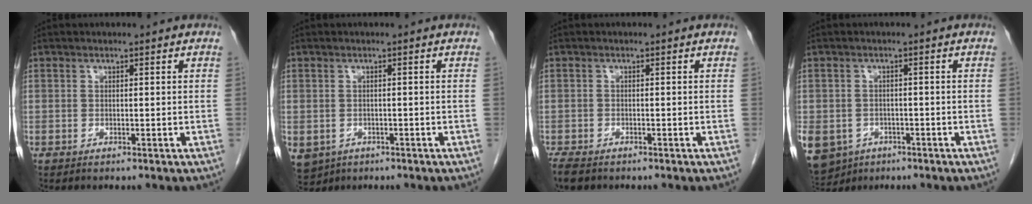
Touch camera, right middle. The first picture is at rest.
{"total": 7.1, "force": [-3.3, 5.8, 2.4], "torque": [-0.065, -0.005, -0.042]}
{"total": 3.3, "force": [-2.6, 1.2, 1.5], "torque": [-0.031, -0.008, -0.044]}
{"total": 12.0, "force": [-6.2, 9.4, 4.2], "torque": [-0.126, -0.006, -0.083]}